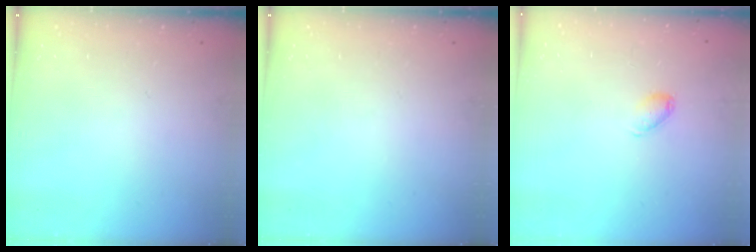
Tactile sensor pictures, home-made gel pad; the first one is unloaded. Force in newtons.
{"total": 0.0}
{"total": 5.7, "press": 5.7, "slide": 0.6}